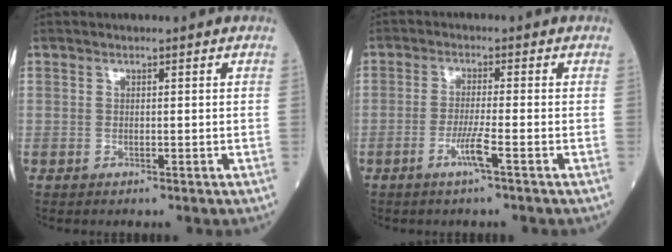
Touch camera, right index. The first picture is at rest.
{"total": 3.6, "force": [-1.7, -0.6, 3.1], "torque": [-0.062, -0.007, -0.038]}